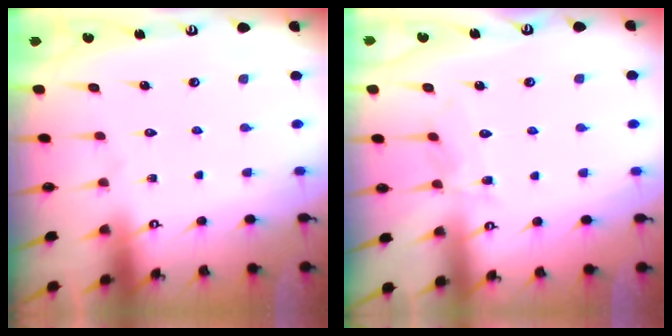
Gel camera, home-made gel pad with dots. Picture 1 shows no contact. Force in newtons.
{"total": 6.4, "press": 6.4, "slide": 0.1}